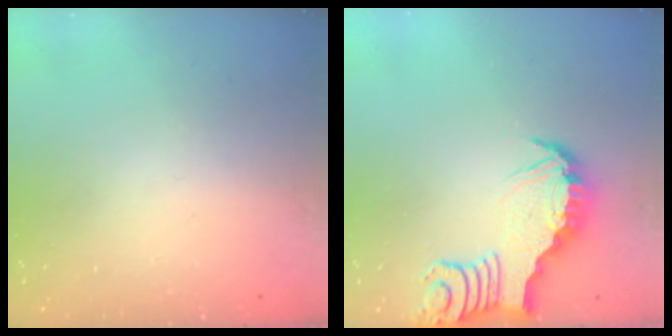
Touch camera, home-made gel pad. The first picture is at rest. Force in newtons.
{"total": 3.4, "press": 3.4, "slide": 0.1}